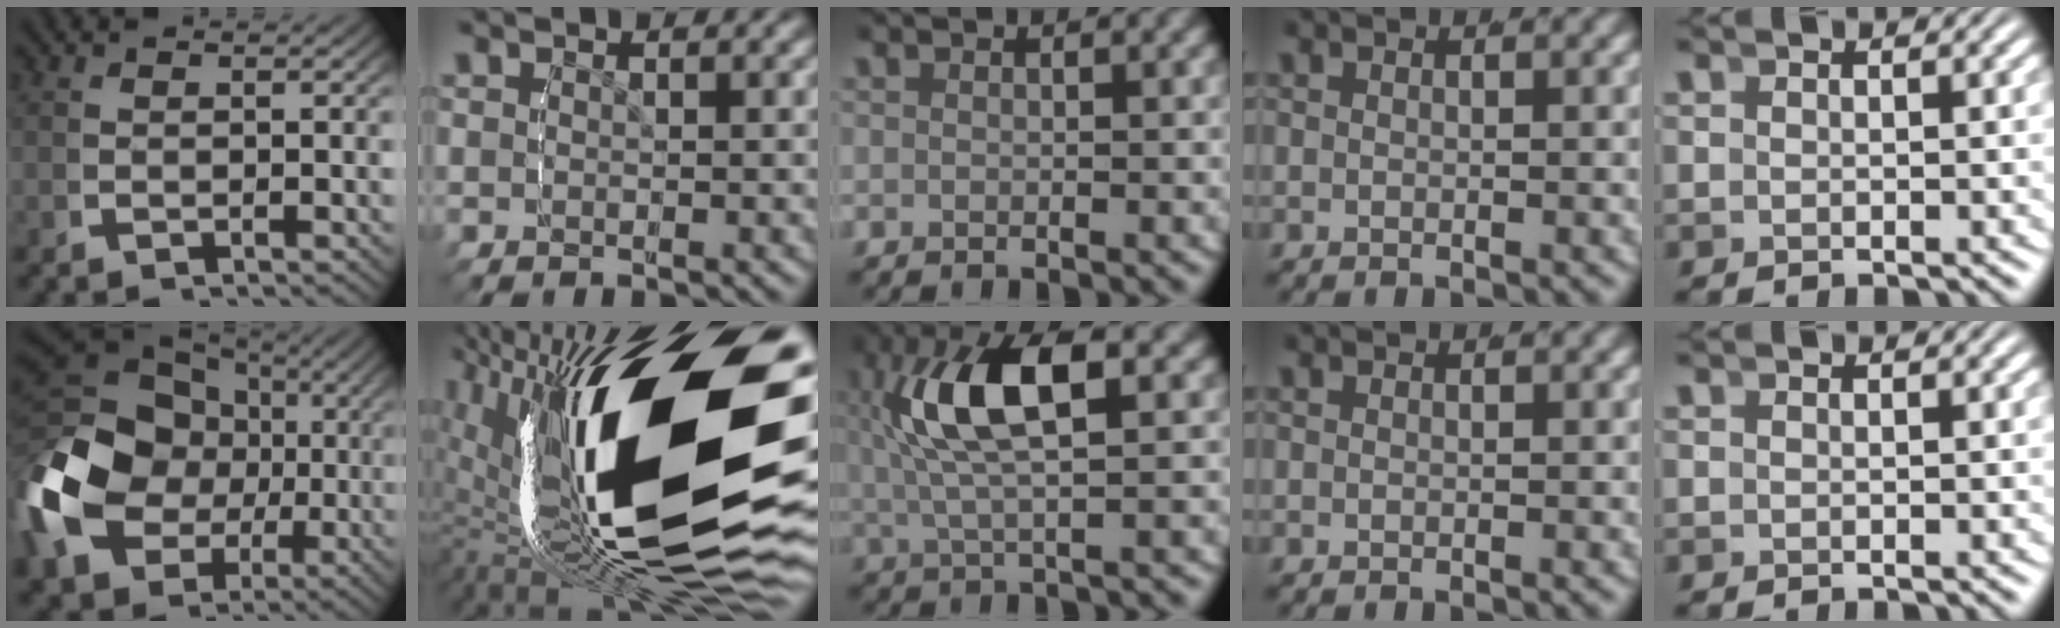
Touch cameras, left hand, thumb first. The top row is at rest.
{"thumb": {"total": 15.7, "force": [-0.6, 12.4, 9.7], "torque": [-0.249, -0.059, 0.020]}, "index": {"total": 23.9, "force": [-3.2, 11.0, 21.0], "torque": [-0.349, 0.005, -0.047]}, "middle": {"total": 8.3, "force": [1.5, 3.0, 7.6], "torque": [-0.161, 0.013, 0.023]}}